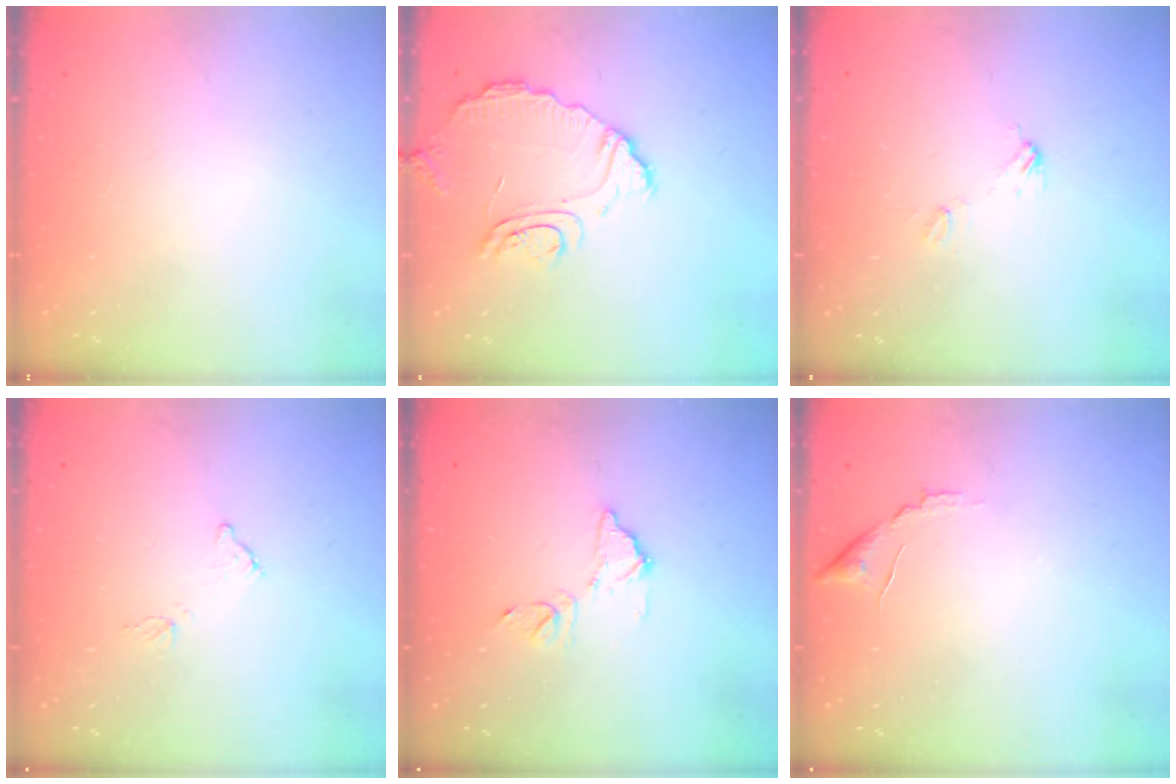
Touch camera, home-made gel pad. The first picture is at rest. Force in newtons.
{"total": 8.7, "press": 8.6, "slide": 0.8}
{"total": 4.6, "press": 4.6, "slide": 0.4}
{"total": 6.9, "press": 6.9, "slide": 0.3}
{"total": 8.8, "press": 8.7, "slide": 0.7}
{"total": 7.7, "press": 7.7, "slide": 0.3}